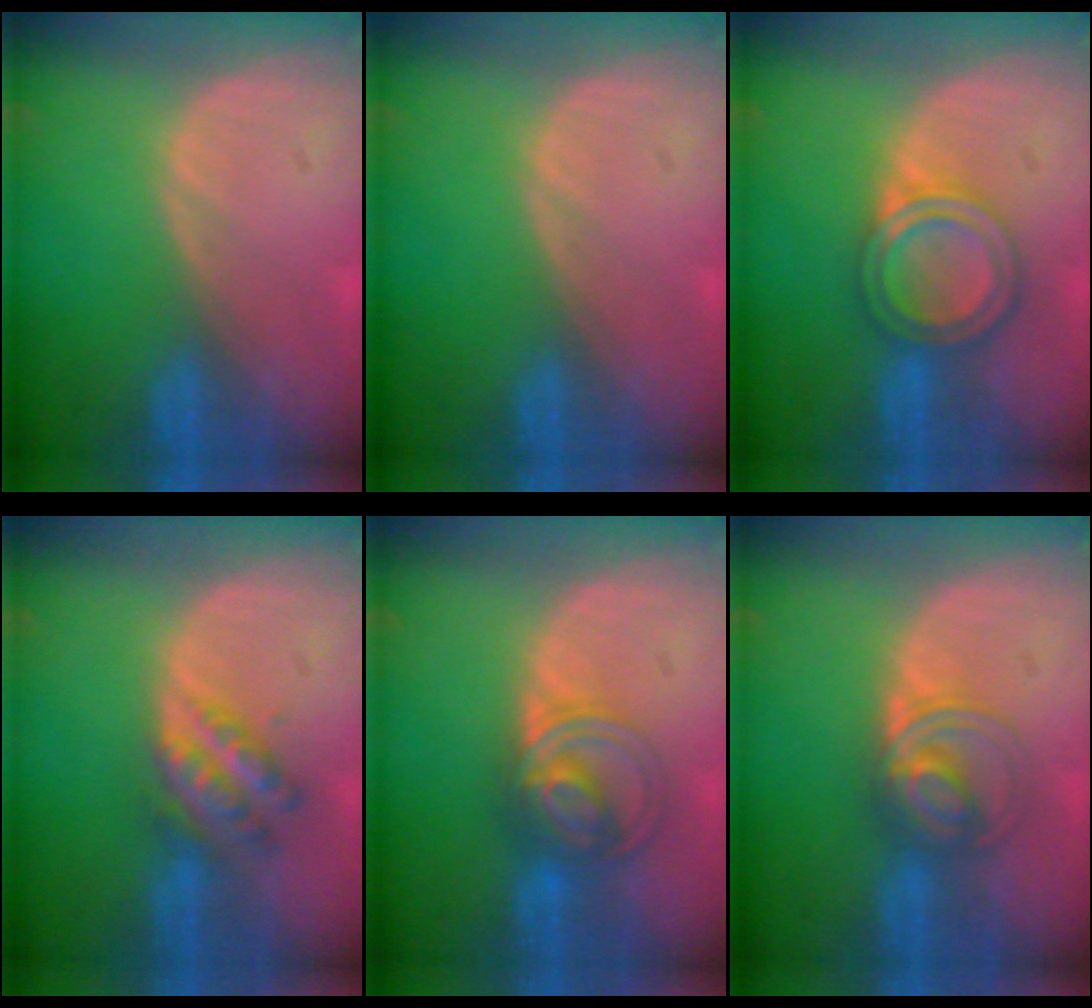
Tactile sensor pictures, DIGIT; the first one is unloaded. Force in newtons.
{"total": 0.0}
{"total": 6.2, "press": 5.4, "slide": 3.0}
{"total": 5.9, "press": 5.1, "slide": 2.8}
{"total": 6.3, "press": 6.1, "slide": 1.4}
{"total": 5.5, "press": 5.5, "slide": 0.6}